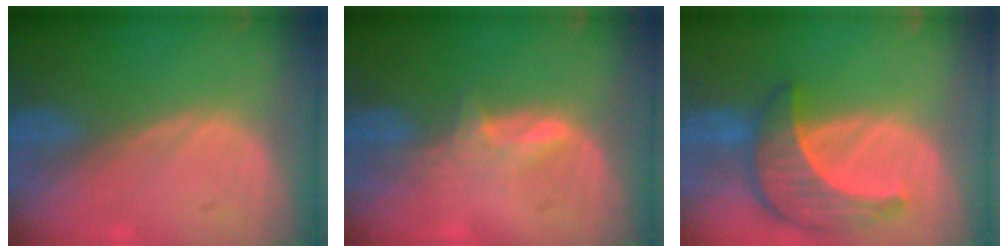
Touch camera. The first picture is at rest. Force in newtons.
{"total": 2.8, "press": 2.8, "slide": 0.4}
{"total": 8.7, "press": 7.9, "slide": 3.7}